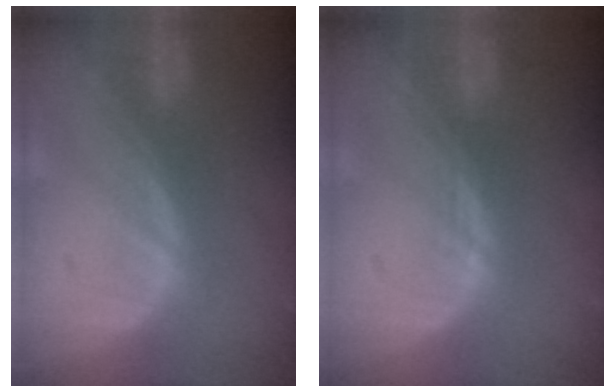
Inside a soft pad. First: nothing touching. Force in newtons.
{"total": 1.0, "press": 0.7, "slide": 0.7}